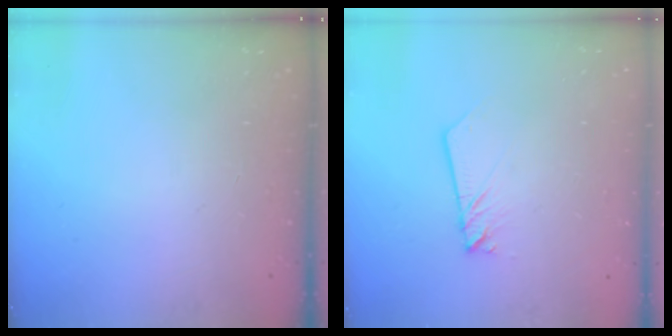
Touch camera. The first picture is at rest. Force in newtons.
{"total": 2.4, "press": 2.4, "slide": 0.1}